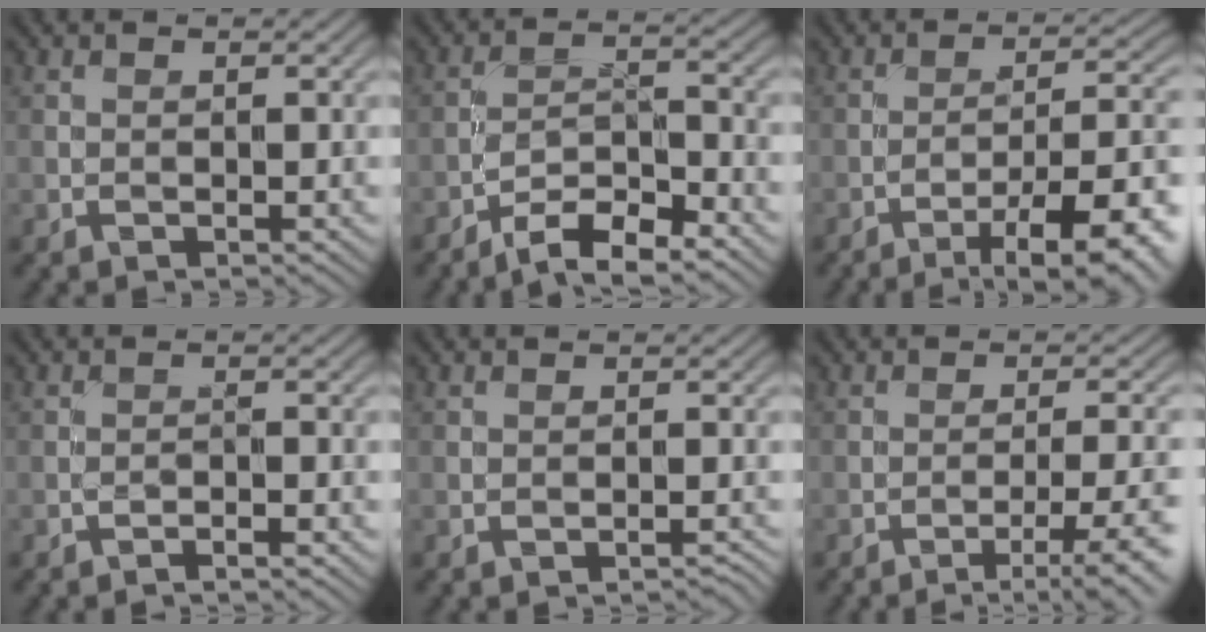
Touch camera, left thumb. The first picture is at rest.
{"total": 7.5, "force": [-5.7, 2.0, 4.4], "torque": [-0.070, 0.008, -0.109]}
{"total": 12.6, "force": [-7.6, 3.3, 9.5], "torque": [-0.135, 0.009, -0.102]}
{"total": 1.4, "force": [-1.3, -0.1, 0.5], "torque": [-0.010, 0.004, -0.028]}
{"total": 1.0, "force": [-0.9, 0.0, 0.3], "torque": [-0.003, 0.002, -0.015]}
{"total": 7.0, "force": [-3.7, 1.5, 5.8], "torque": [-0.094, 0.000, -0.046]}